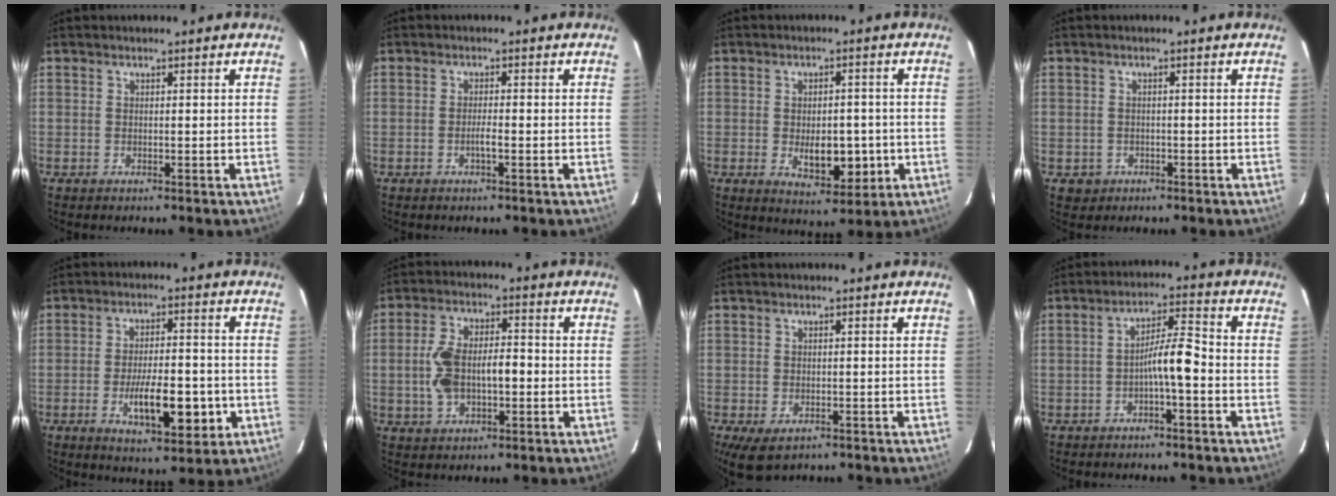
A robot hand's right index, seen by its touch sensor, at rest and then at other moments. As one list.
[{"total": 1.6, "force": [-0.7, 0.0, 1.5], "torque": [-0.030, 0.001, -0.012]}, {"total": 7.6, "force": [-1.6, 3.8, 6.4], "torque": [-0.095, -0.004, -0.011]}, {"total": 2.1, "force": [-0.8, 2.0, 0.0], "torque": [-0.001, 0.007, -0.008]}, {"total": 10.9, "force": [-3.1, 3.4, 9.9], "torque": [-0.161, -0.004, -0.043]}, {"total": 9.0, "force": [-1.1, 4.2, 7.9], "torque": [-0.163, 0.024, -0.014]}, {"total": 6.3, "force": [-3.8, 3.7, 3.4], "torque": [-0.072, -0.013, -0.054]}, {"total": 5.6, "force": [-1.7, 0.5, 5.3], "torque": [-0.090, 0.018, -0.028]}]